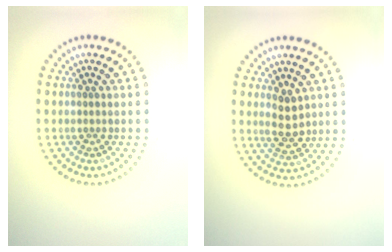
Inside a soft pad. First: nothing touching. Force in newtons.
{"total": 2.6, "press": 2.5, "slide": 0.8}